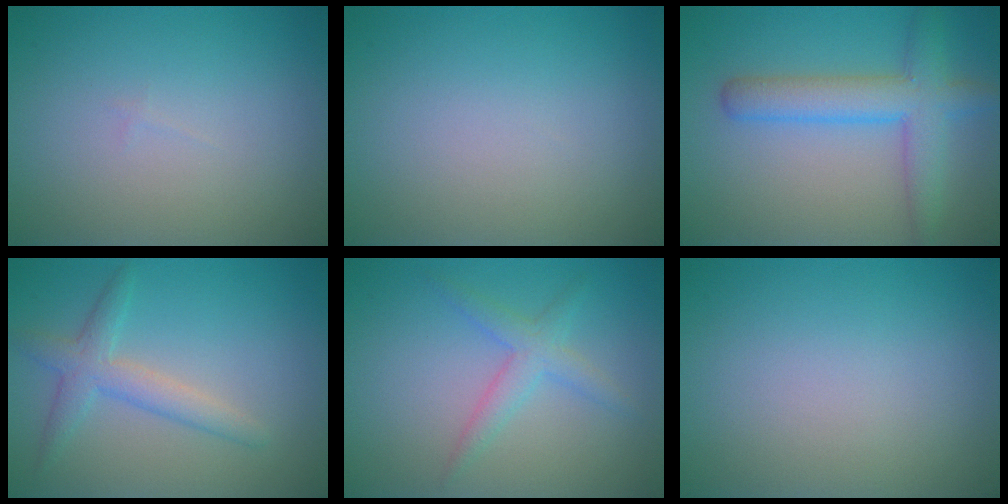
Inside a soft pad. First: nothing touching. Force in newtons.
{"total": 0.0}
{"total": 4.9, "press": 4.9, "slide": 0.3}
{"total": 3.0, "press": 3.0, "slide": 0.1}
{"total": 2.4, "press": 2.4, "slide": 0.1}
{"total": 0.0}